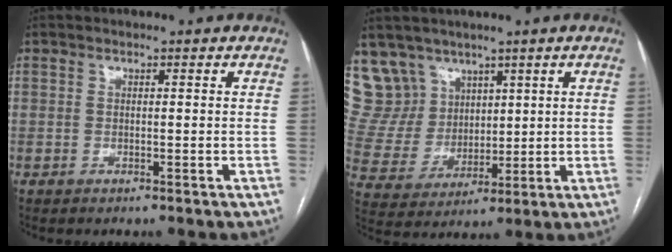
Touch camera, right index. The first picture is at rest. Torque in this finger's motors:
{"motor_torque": [-0.44, 0.63, 0.01, -0.01]}